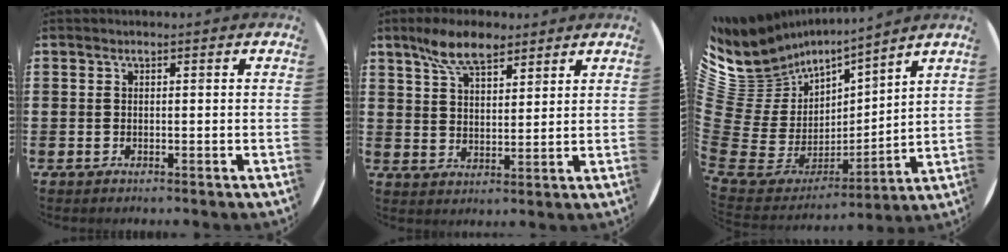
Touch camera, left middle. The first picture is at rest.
{"total": 7.6, "force": [5.8, 3.1, 3.8], "torque": [-0.081, -0.005, 0.106]}
{"total": 8.3, "force": [5.5, 6.1, -0.1], "torque": [-0.071, -0.064, 0.103]}